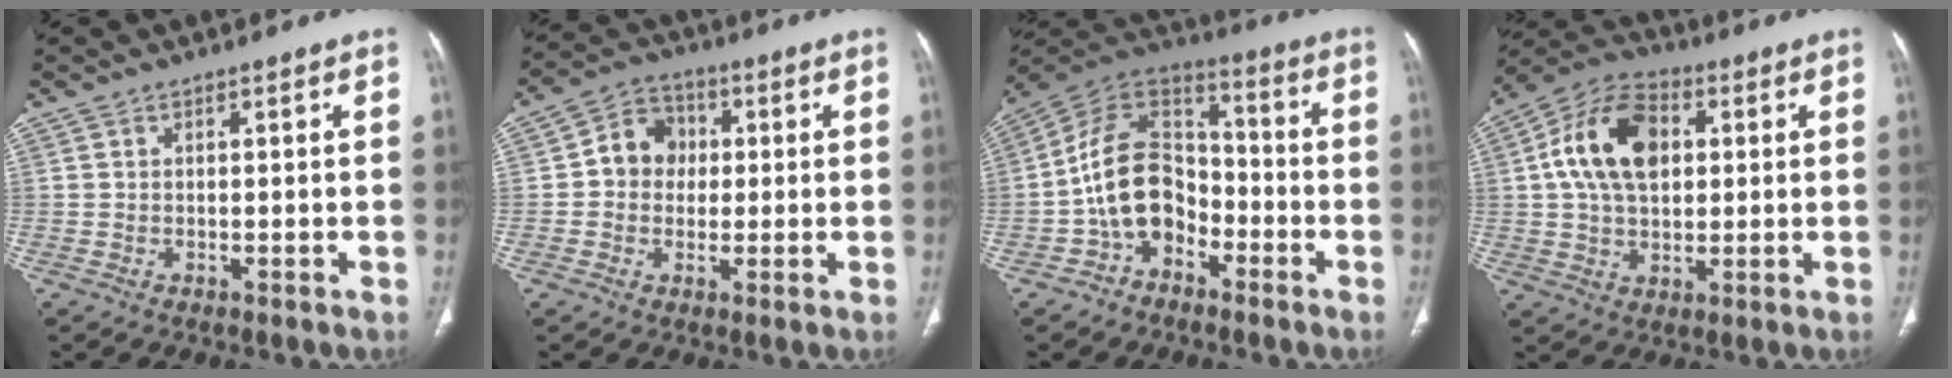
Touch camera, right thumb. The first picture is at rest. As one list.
[{"total": 7.8, "force": [0.5, 6.8, 3.7], "torque": [-0.031, 0.017, -0.003]}, {"total": 14.1, "force": [-5.0, 10.0, 8.5], "torque": [-0.129, 0.066, -0.102]}, {"total": 15.2, "force": [2.9, 9.8, 11.3], "torque": [-0.188, 0.014, 0.043]}]